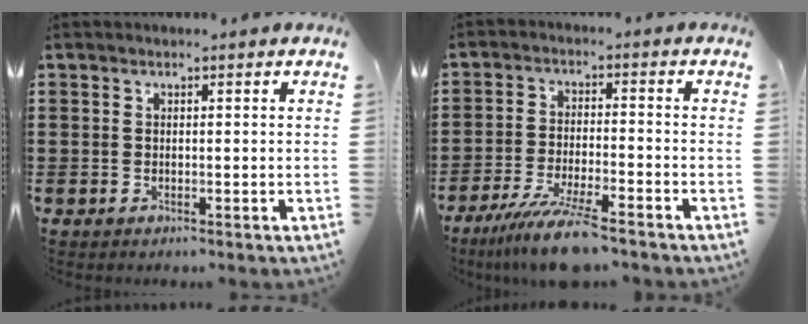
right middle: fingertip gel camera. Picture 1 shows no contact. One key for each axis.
{"total": 8.4, "fx": -6.7, "fy": 0.4, "fz": 5.1, "tx": -0.098, "ty": -0.007, "tz": -0.126}